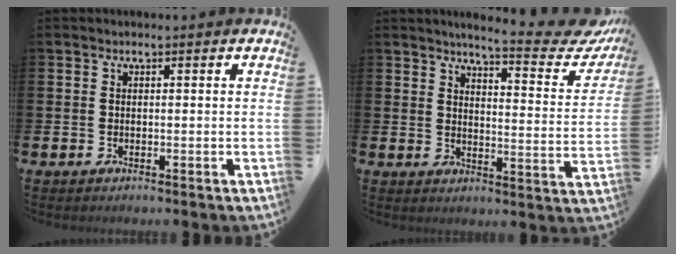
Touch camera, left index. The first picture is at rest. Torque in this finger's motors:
{"motor_torque": [0.90, -1.24, 0.28, 0.10]}